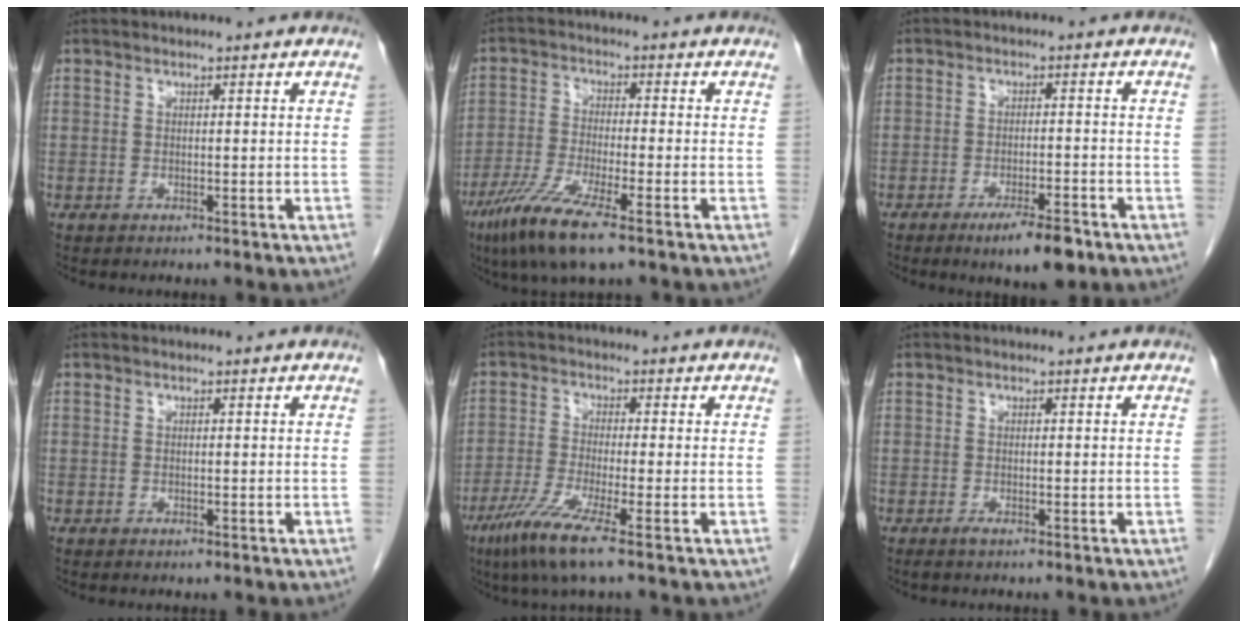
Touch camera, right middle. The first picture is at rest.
{"total": 8.9, "force": [-5.4, 0.4, 7.1], "torque": [-0.149, -0.026, -0.102]}
{"total": 6.5, "force": [-4.2, 1.4, 4.8], "torque": [-0.075, -0.007, -0.059]}
{"total": 0.0}
{"total": 7.5, "force": [-4.4, -0.3, 6.1], "torque": [-0.126, -0.024, -0.086]}
{"total": 0.7, "force": [-0.5, 0.0, 0.5], "torque": [-0.011, -0.002, -0.008]}